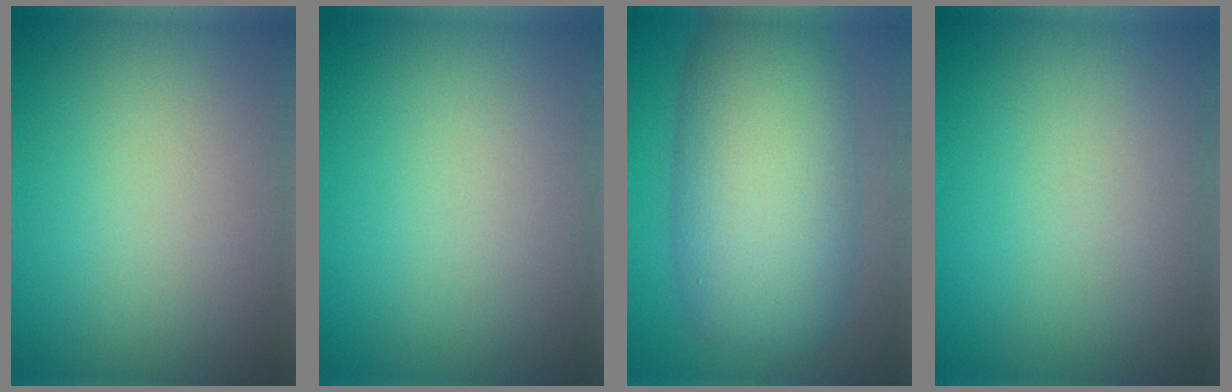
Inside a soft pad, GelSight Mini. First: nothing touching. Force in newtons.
{"total": 0.0}
{"total": 10.7, "press": 10.7, "slide": 0.4}
{"total": 0.0}